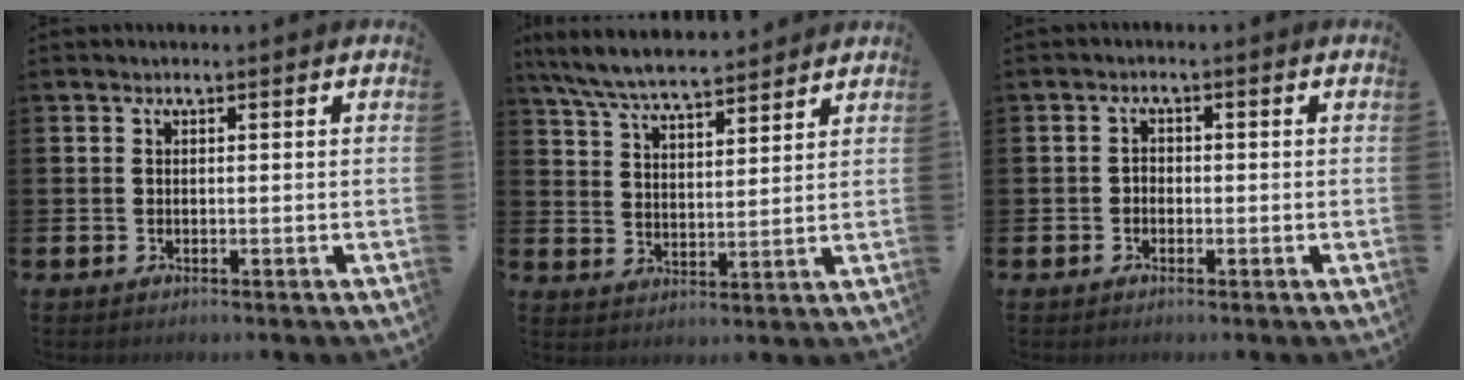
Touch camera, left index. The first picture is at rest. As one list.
[{"total": 6.9, "force": [6.6, 0.7, 1.8], "torque": [-0.063, -0.033, 0.120]}, {"total": 1.4, "force": [-0.7, 1.1, 0.5], "torque": [-0.002, 0.002, -0.019]}]